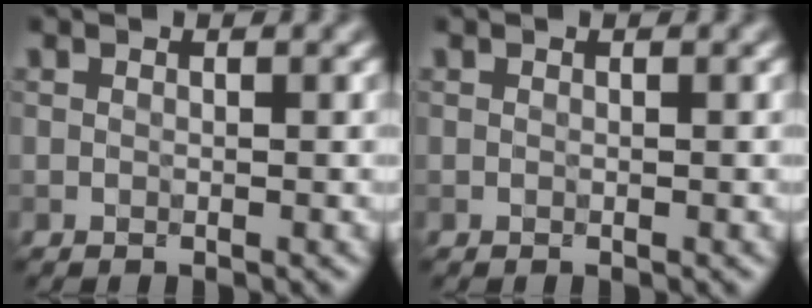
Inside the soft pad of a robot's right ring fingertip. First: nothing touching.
{"total": 0.0}